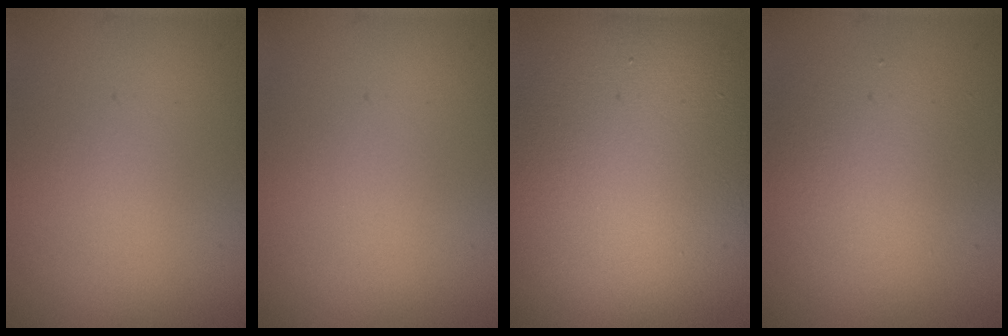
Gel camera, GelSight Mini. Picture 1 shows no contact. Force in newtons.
{"total": 0.0}
{"total": 16.4, "press": 16.4, "slide": 1.5}
{"total": 4.0, "press": 4.0, "slide": 0.3}